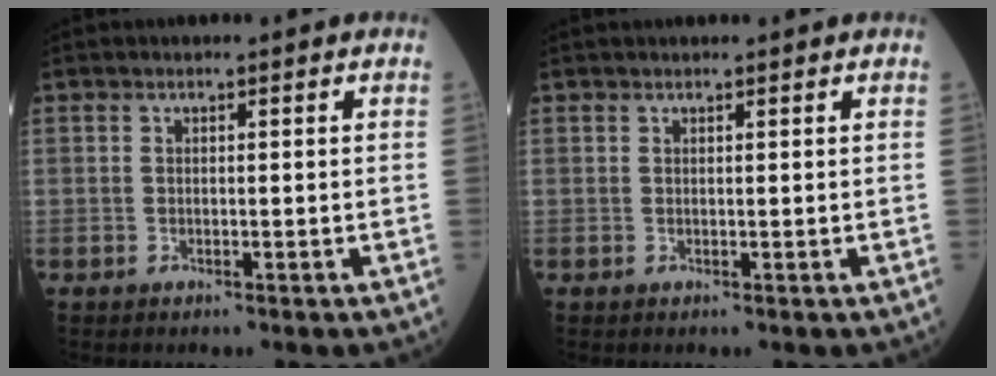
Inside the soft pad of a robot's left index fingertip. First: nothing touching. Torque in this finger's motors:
{"motor_torque": [-0.12, 0.03, -0.02, -0.01]}